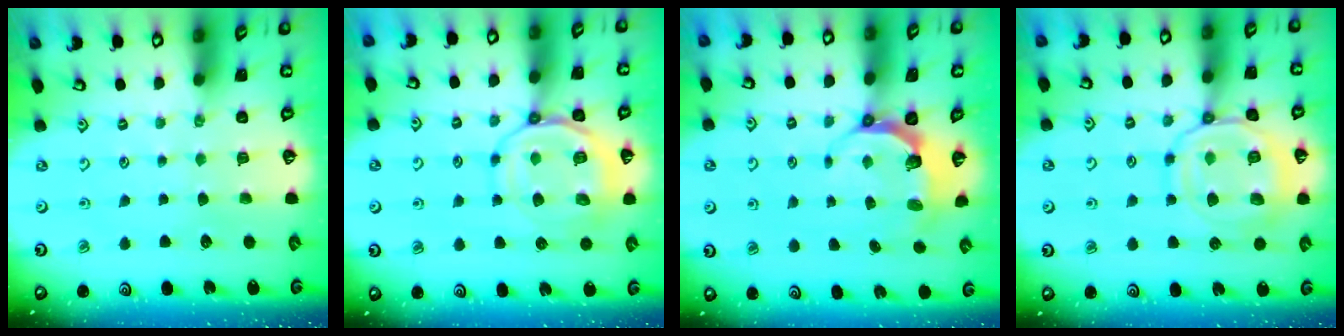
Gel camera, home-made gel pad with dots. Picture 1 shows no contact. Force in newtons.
{"total": 12.2, "press": 12.0, "slide": 1.6}
{"total": 6.0, "press": 4.8, "slide": 3.6}
{"total": 14.7, "press": 14.6, "slide": 1.4}